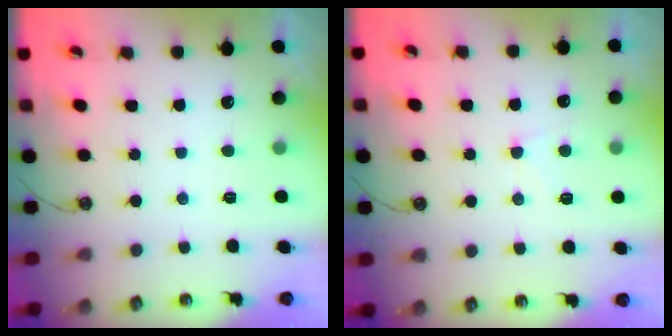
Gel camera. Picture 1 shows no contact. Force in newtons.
{"total": 2.4, "press": 2.3, "slide": 0.7}